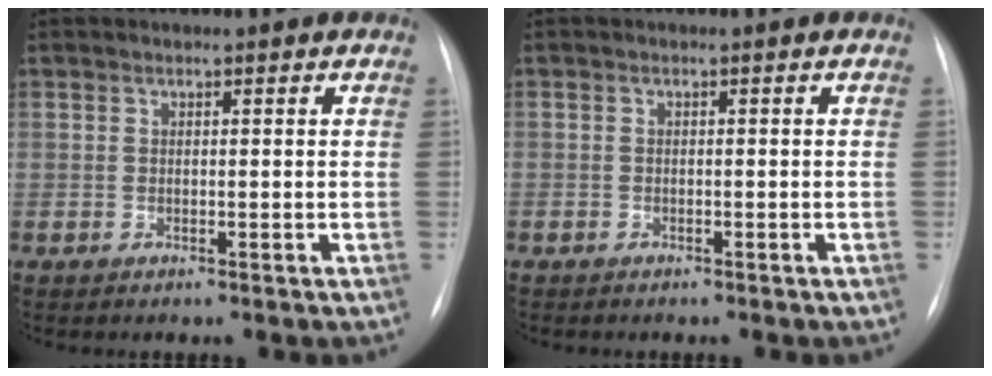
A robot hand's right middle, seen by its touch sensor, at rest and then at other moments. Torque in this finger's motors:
{"motor_torque": [0.15, -0.23, -0.34, -0.16]}